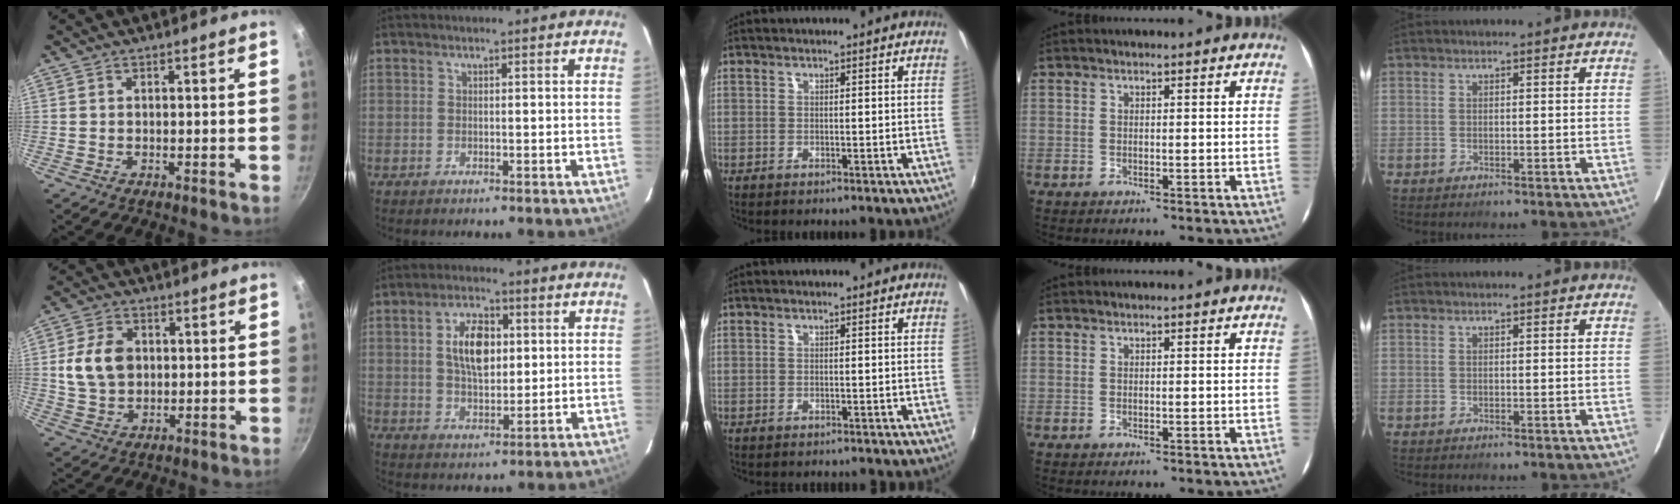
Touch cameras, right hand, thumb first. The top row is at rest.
{"thumb": {"total": 9.3, "force": [1.1, 7.0, 6.0], "torque": [-0.095, 0.005, 0.019]}, "index": {"total": 9.0, "force": [1.9, 4.8, 7.4], "torque": [-0.132, 0.014, 0.037]}, "middle": {"total": 1.6, "force": [-1.4, 0.3, 0.6], "torque": [-0.013, -0.009, -0.017]}}